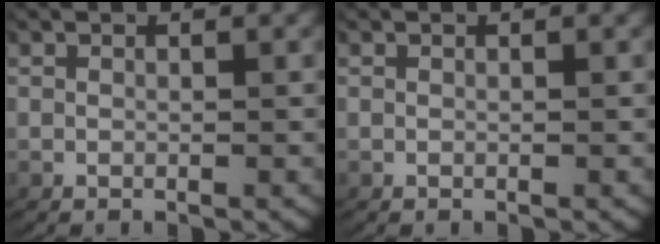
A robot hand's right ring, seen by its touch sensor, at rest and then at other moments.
{"total": 0.0}